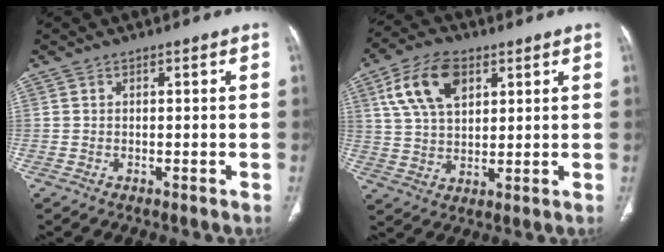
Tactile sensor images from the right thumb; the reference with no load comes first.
{"total": 12.1, "force": [5.1, 7.1, 8.4], "torque": [-0.149, -0.005, 0.096]}